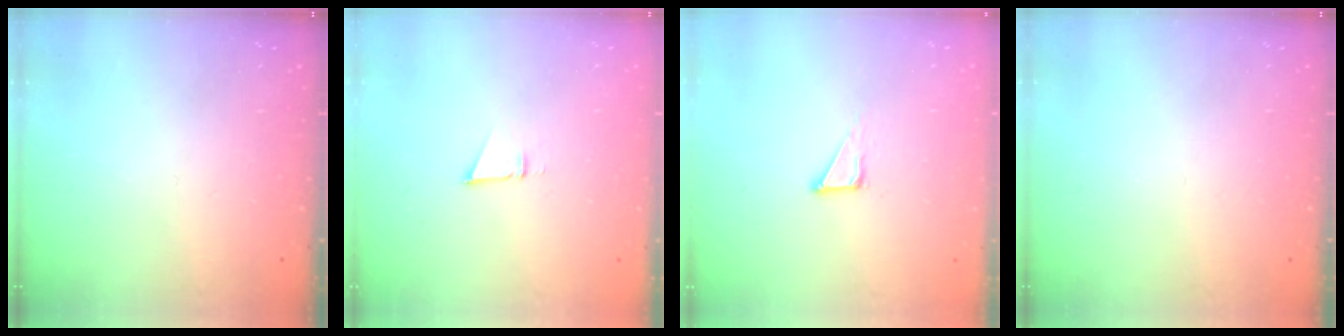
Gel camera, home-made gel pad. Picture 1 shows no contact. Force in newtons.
{"total": 2.6, "press": 2.5, "slide": 0.8}
{"total": 3.5, "press": 3.5, "slide": 0.2}
{"total": 0.0}